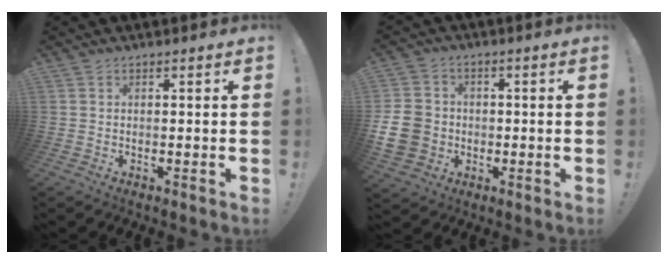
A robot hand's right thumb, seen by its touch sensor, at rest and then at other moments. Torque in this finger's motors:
{"motor_torque": [0.02, 0.14, 0.55, -0.59, 0.16]}